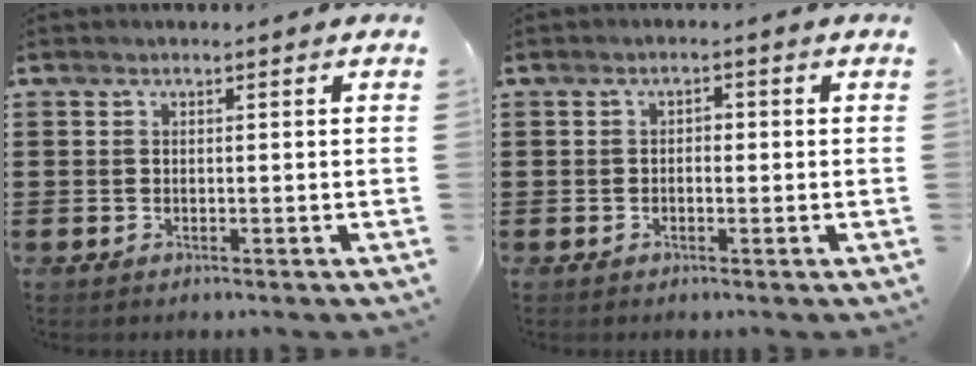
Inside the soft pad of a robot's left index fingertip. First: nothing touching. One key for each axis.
{"total": 1.3, "fx": -0.6, "fy": 0.7, "fz": 1.0, "tx": -0.020, "ty": 0.003, "tz": -0.013}